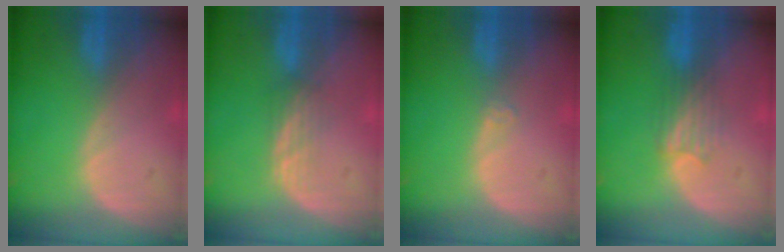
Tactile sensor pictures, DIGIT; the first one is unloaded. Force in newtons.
{"total": 2.3, "press": 2.2, "slide": 0.5}
{"total": 0.9, "press": 0.7, "slide": 0.6}
{"total": 3.2, "press": 2.9, "slide": 1.4}